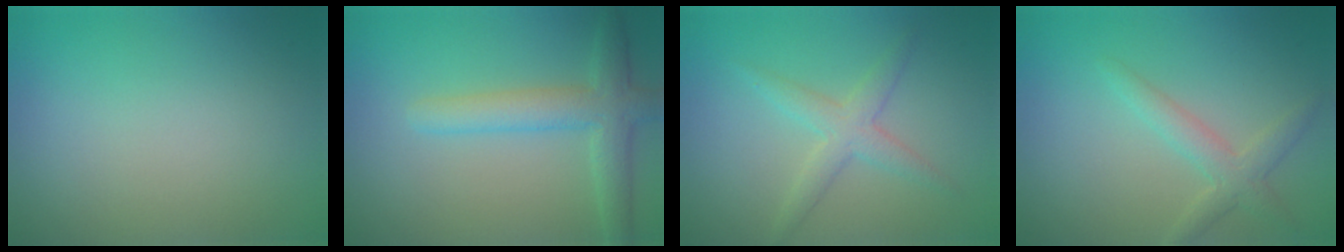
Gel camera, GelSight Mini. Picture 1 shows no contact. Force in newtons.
{"total": 3.8, "press": 3.8, "slide": 0.2}
{"total": 2.6, "press": 2.6, "slide": 0.1}
{"total": 2.5, "press": 2.5, "slide": 0.2}